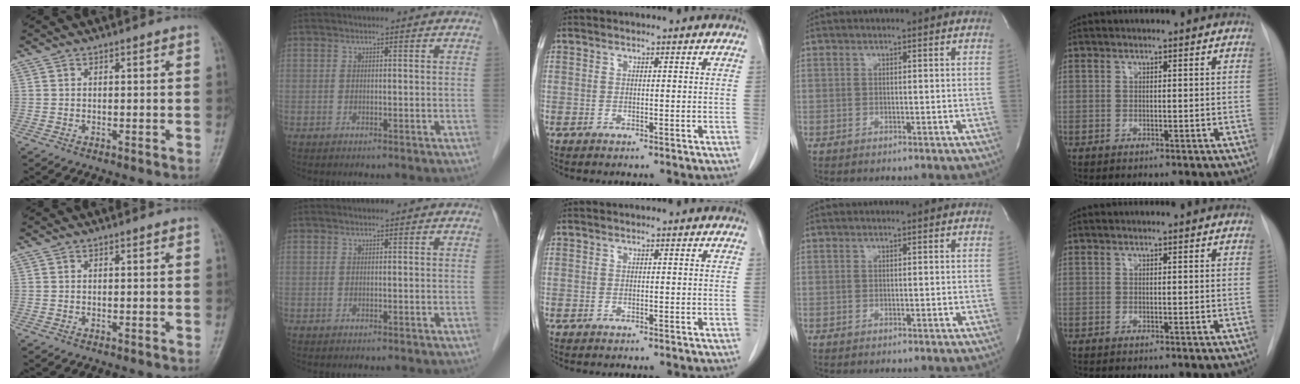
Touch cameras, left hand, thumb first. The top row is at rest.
{}